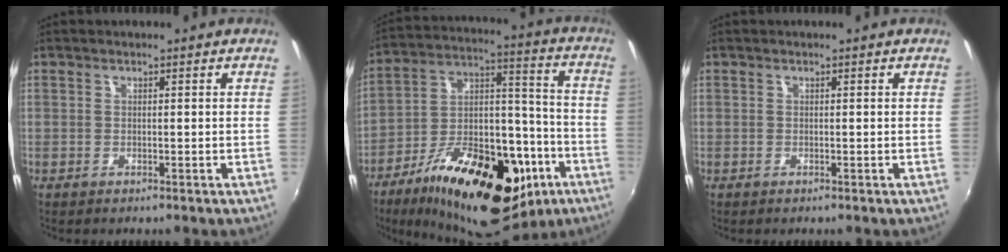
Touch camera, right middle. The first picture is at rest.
{"total": 28.8, "force": [-15.6, 13.5, 20.0], "torque": [-0.321, 0.006, -0.230]}
{"total": 0.0}